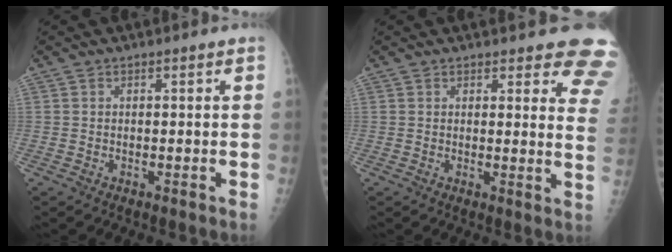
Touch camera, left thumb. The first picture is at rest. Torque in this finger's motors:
{"motor_torque": [3.30, 1.70, 1.25, -0.63, 0.19]}